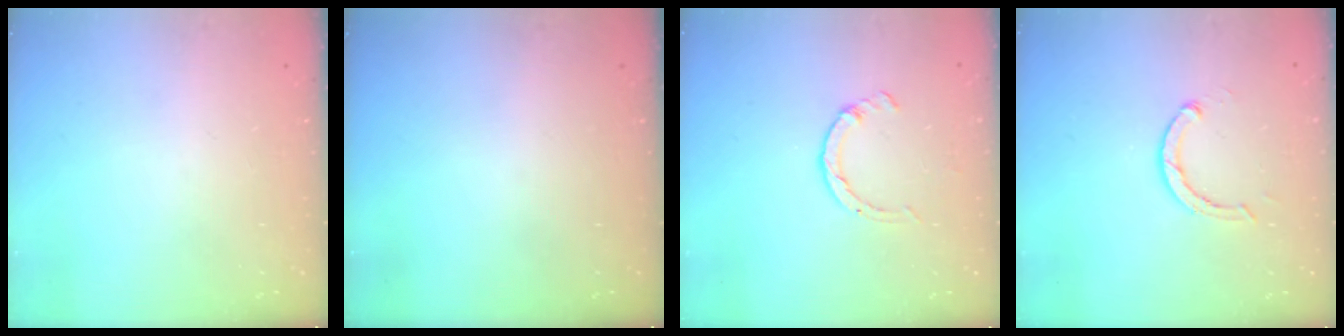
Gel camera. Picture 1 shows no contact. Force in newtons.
{"total": 0.0}
{"total": 2.6, "press": 2.6, "slide": 0.4}
{"total": 2.9, "press": 2.9, "slide": 0.4}